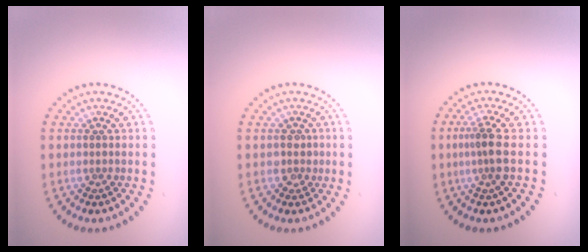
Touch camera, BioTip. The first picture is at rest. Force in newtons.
{"total": 1.3, "press": 1.1, "slide": 0.7}
{"total": 2.5, "press": 1.8, "slide": 1.6}